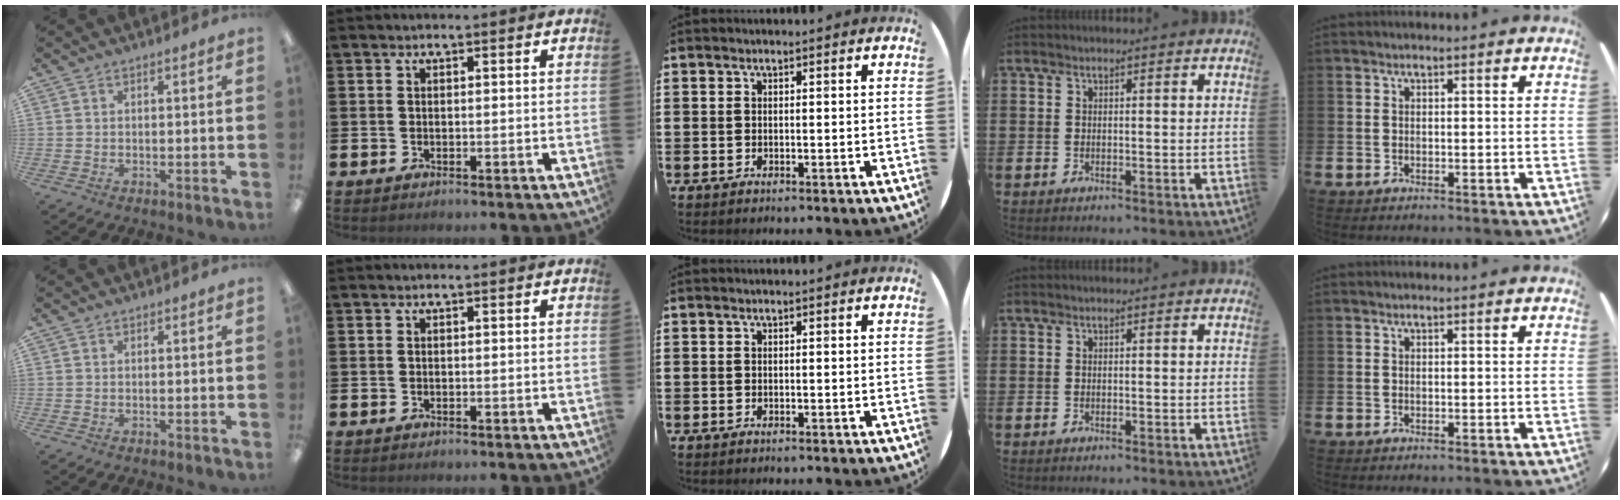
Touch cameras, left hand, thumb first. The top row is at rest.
{}